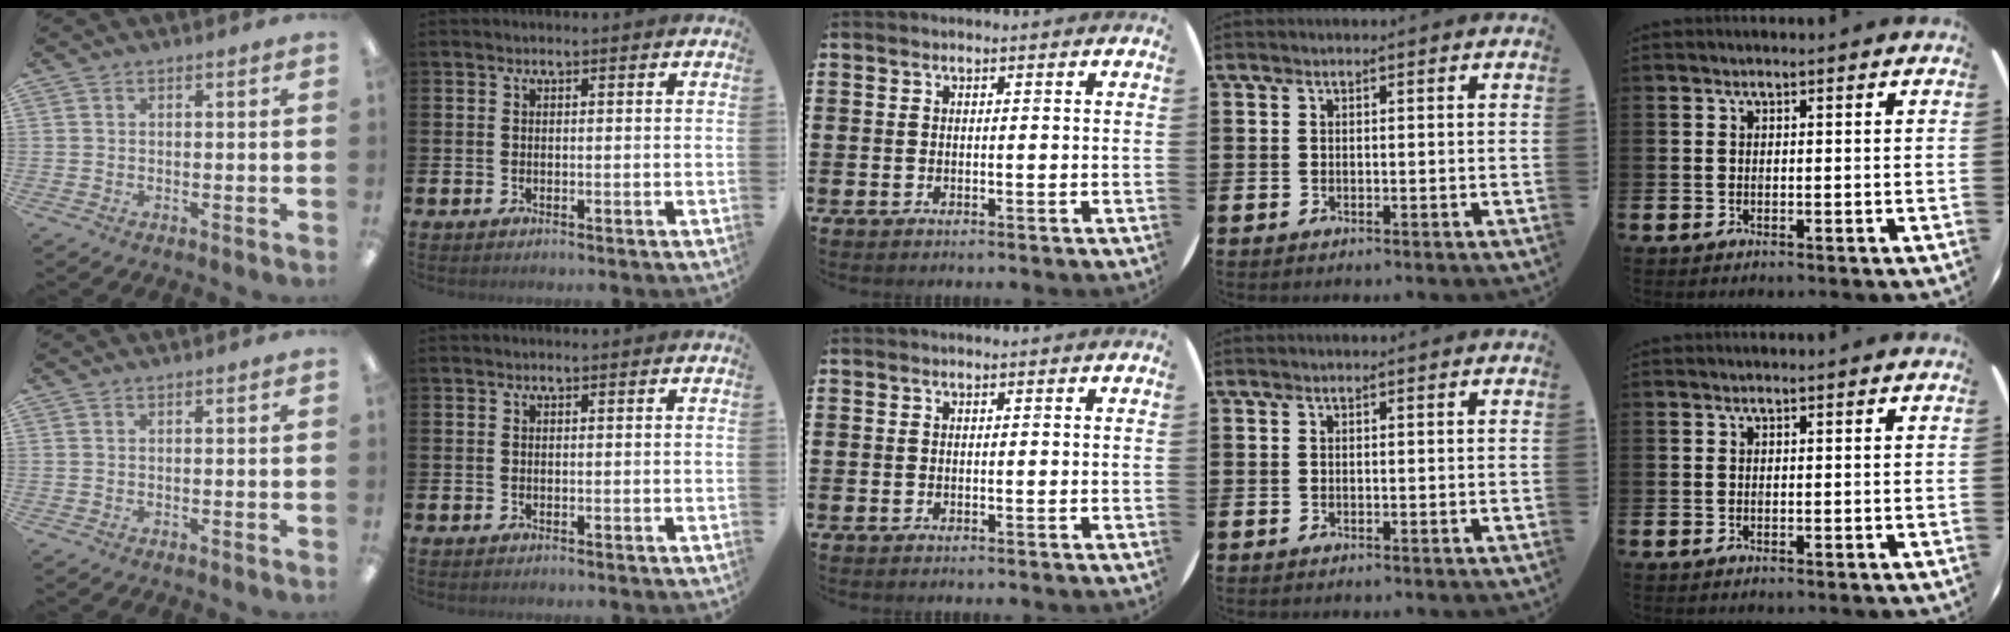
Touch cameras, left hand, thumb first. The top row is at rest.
{}